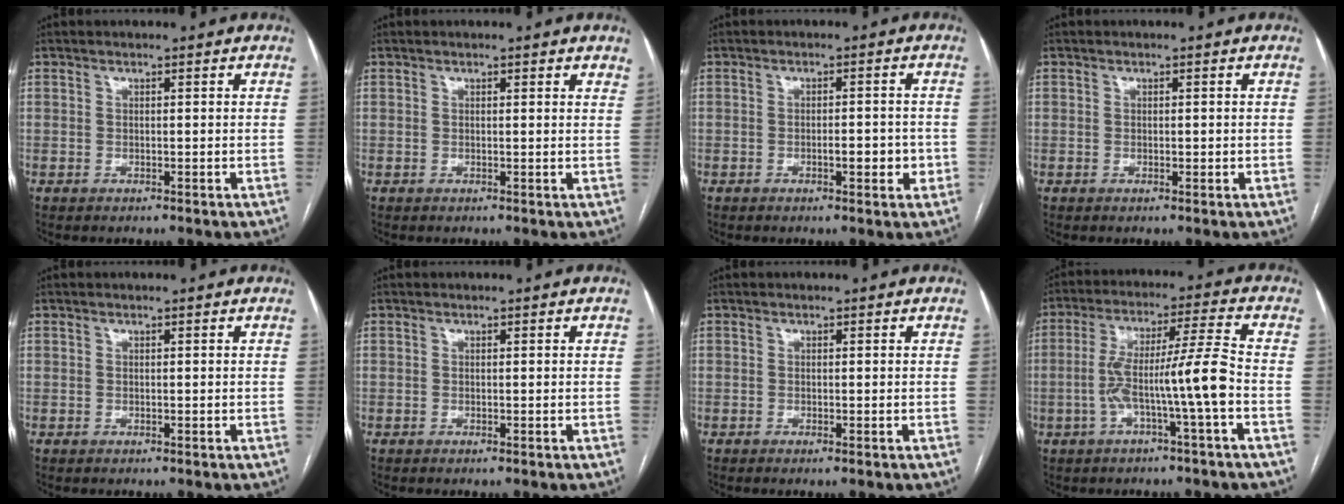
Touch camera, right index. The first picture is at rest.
{"total": 2.2, "force": [1.9, 0.5, 1.2], "torque": [-0.011, 0.001, 0.009]}
{"total": 3.3, "force": [-0.9, 1.1, 3.0], "torque": [-0.042, 0.006, -0.009]}
{"total": 0.8, "force": [0.0, 0.5, 0.6], "torque": [-0.002, 0.002, 0.002]}
{"total": 0.0}
{"total": 0.0}
{"total": 0.6, "force": [-0.3, -0.1, 0.5], "torque": [-0.010, -0.001, -0.006]}
{"total": 9.9, "force": [-2.7, -0.8, 9.5], "torque": [-0.178, 0.026, -0.044]}